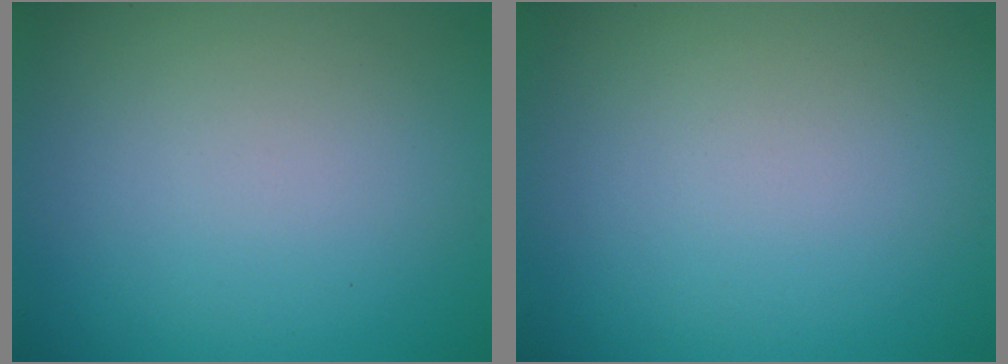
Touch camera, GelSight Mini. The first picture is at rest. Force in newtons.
{"total": 0.0}